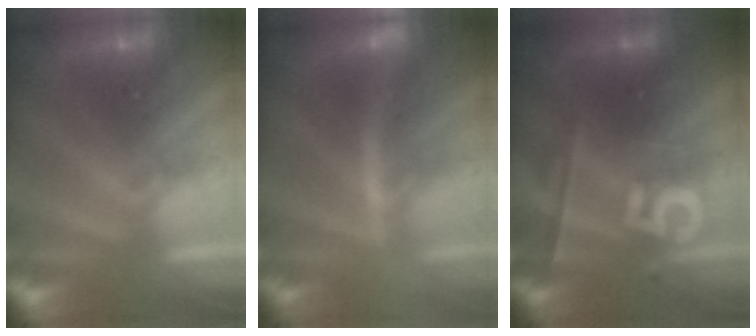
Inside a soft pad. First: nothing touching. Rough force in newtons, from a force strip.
{"total": 2.6}
{"total": 2.5}